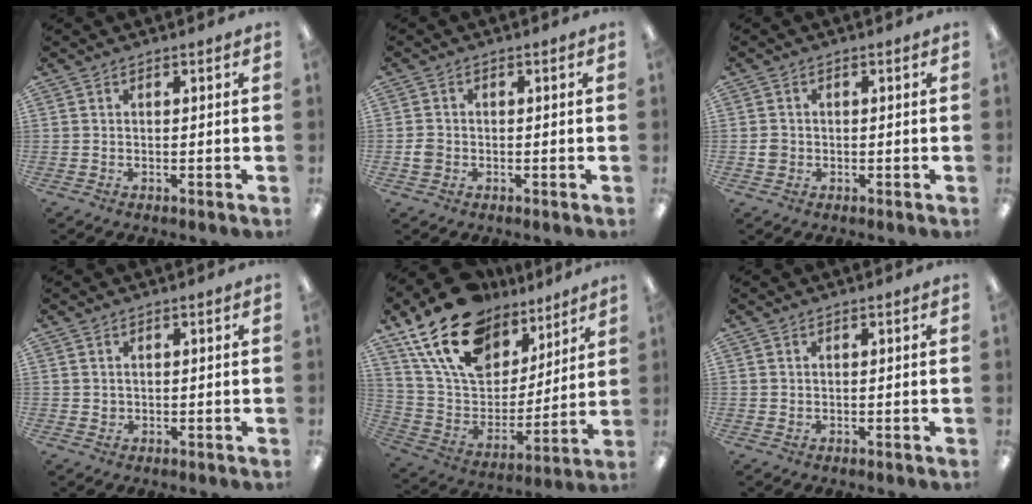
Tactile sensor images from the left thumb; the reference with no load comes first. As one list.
[{"total": 2.3, "force": [-0.5, 2.0, 1.0], "torque": [-0.017, 0.005, -0.010]}, {"total": 2.0, "force": [-0.2, 1.9, 0.6], "torque": [-0.011, 0.004, -0.006]}, {"total": 1.1, "force": [0.6, 1.0, 0.2], "torque": [-0.005, 0.003, 0.011]}, {"total": 21.3, "force": [14.0, 12.1, 10.5], "torque": [-0.208, -0.071, 0.255]}, {"total": 0.5, "force": [0.4, 0.2, 0.1], "torque": [-0.002, 0.001, 0.008]}]